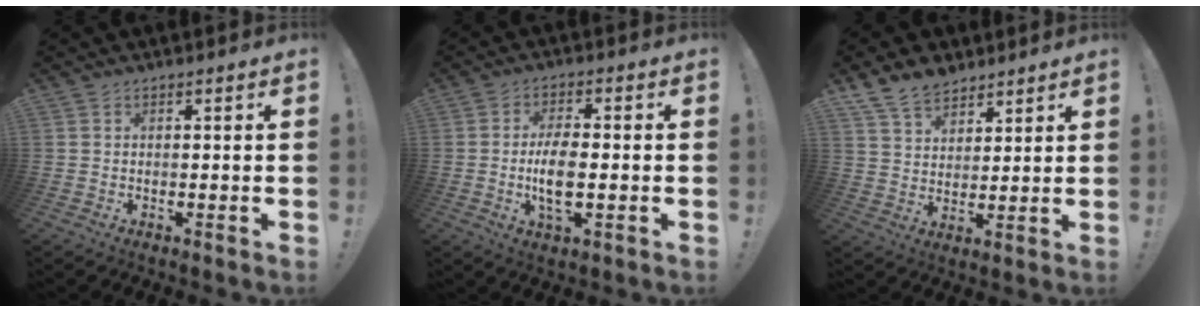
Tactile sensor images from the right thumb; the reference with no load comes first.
{"total": 8.7, "force": [-1.2, 3.4, 8.0], "torque": [-0.163, -0.008, -0.025]}
{"total": 9.6, "force": [7.5, 5.3, 2.9], "torque": [-0.056, -0.043, 0.147]}